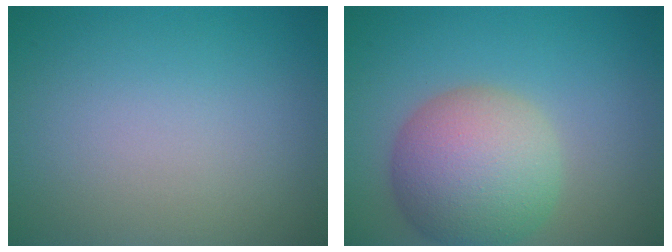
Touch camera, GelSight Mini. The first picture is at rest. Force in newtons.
{"total": 8.1, "press": 8.1, "slide": 0.3}